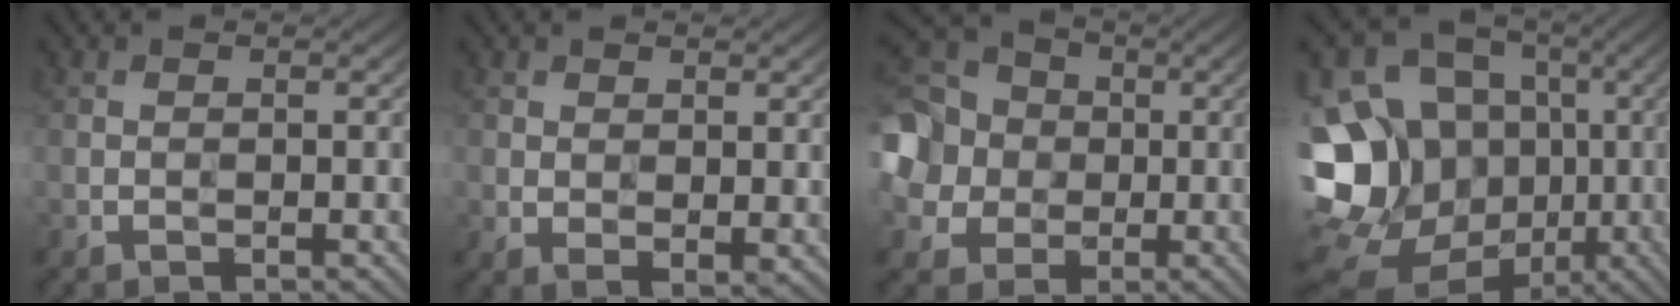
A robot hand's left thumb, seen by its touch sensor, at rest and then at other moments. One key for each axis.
{"total": 2.9, "fx": 1.0, "fy": 1.5, "fz": 2.3, "tx": -0.043, "ty": -0.011, "tz": 0.023}
{"total": 13.2, "fx": 0.1, "fy": 11.8, "fz": 6.0, "tx": -0.212, "ty": 0.003, "tz": -0.022}
{"total": 19.5, "fx": -3.9, "fy": 16.8, "fz": 9.1, "tx": -0.232, "ty": 0.004, "tz": -0.073}